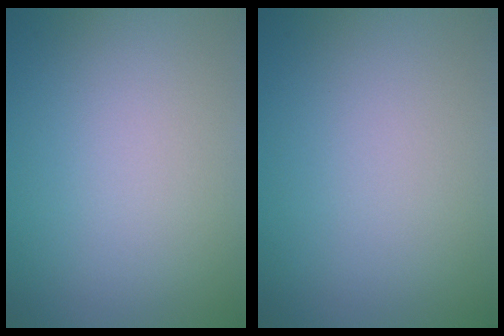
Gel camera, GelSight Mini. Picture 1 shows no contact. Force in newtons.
{"total": 0.0}